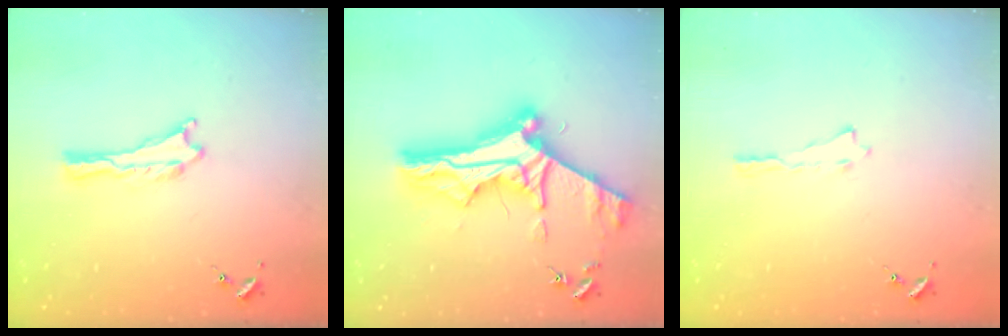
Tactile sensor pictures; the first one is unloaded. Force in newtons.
{"total": 11.7, "press": 11.6, "slide": 1.1}
{"total": 0.0}